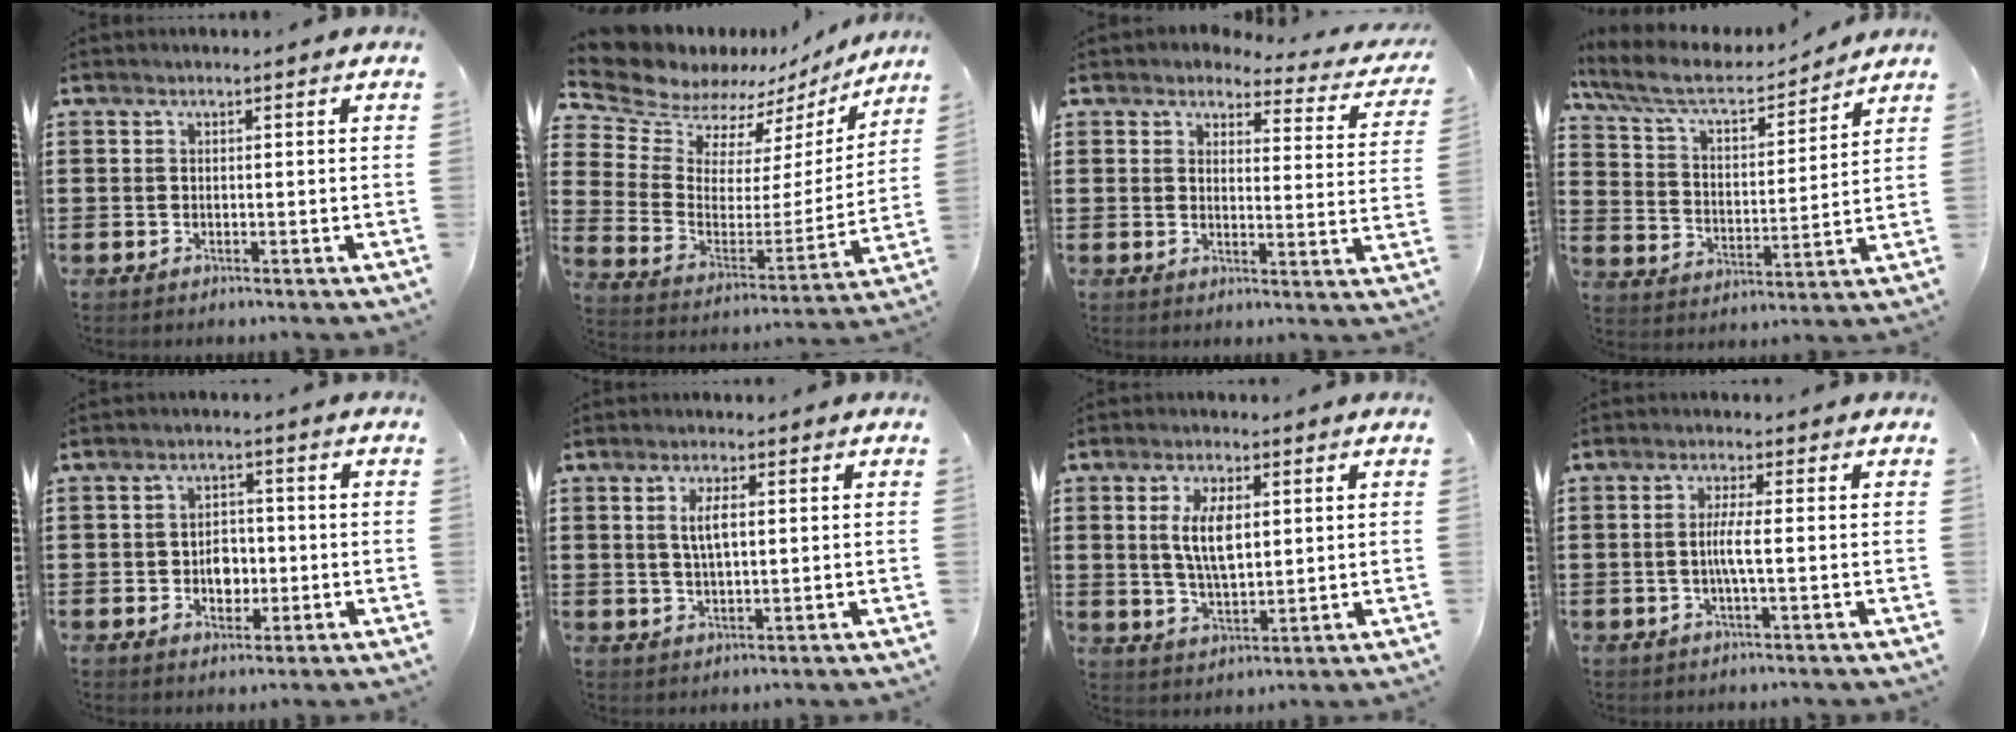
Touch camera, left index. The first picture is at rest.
{"total": 10.2, "force": [9.1, 3.9, 2.2], "torque": [-0.083, -0.068, 0.161]}
{"total": 3.5, "force": [3.2, 1.0, 1.2], "torque": [-0.036, -0.015, 0.052]}
{"total": 8.1, "force": [6.7, 2.2, 4.1], "torque": [-0.106, -0.032, 0.113]}
{"total": 3.9, "force": [-0.6, 2.9, 2.6], "torque": [-0.039, 0.000, -0.018]}
{"total": 3.6, "force": [0.8, 1.2, 3.3], "torque": [-0.068, 0.007, 0.011]}
{"total": 7.0, "force": [1.9, 3.0, 6.0], "torque": [-0.123, 0.003, 0.028]}
{"total": 3.6, "force": [-0.6, 0.0, 3.5], "torque": [-0.071, -0.007, -0.014]}